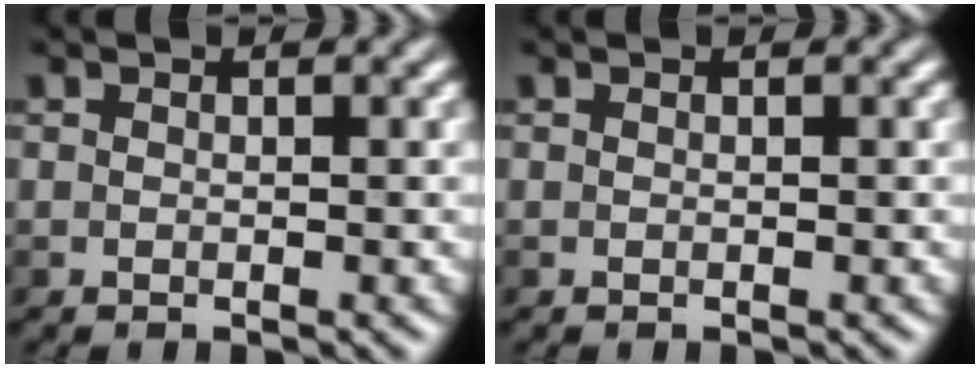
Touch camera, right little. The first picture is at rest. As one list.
[{"total": 0.0}]